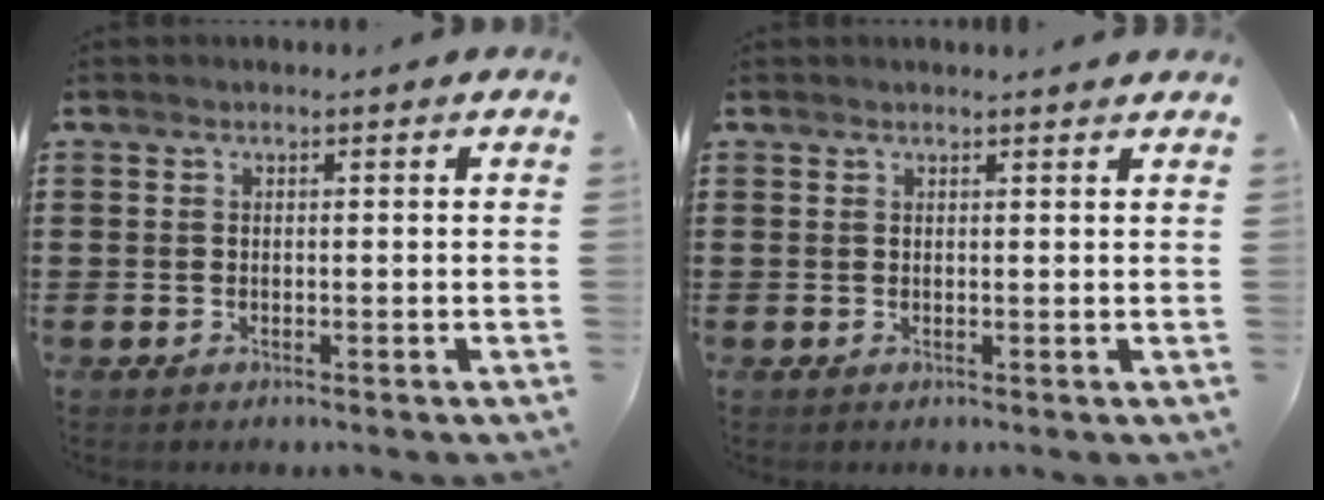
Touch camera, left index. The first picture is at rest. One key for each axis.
{"total": 1.0, "fx": 1.0, "fy": -0.1, "fz": 0.3, "tx": -0.006, "ty": -0.003, "tz": 0.021}